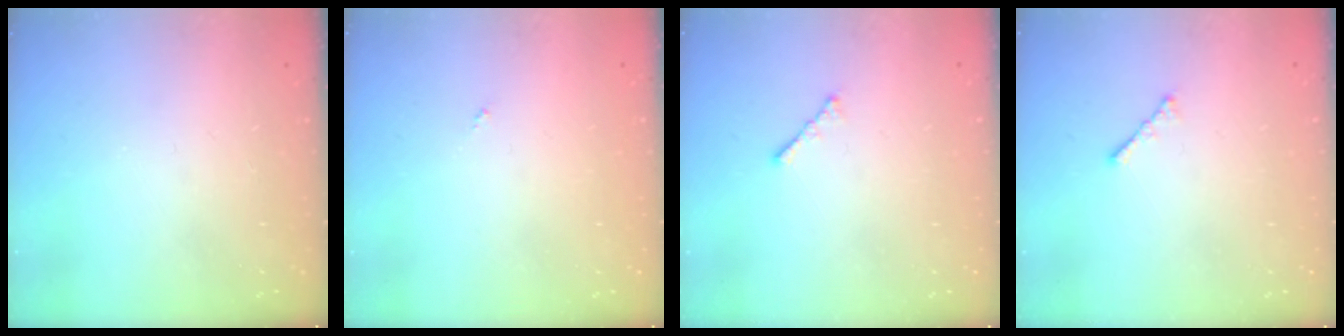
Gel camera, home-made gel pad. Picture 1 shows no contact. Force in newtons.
{"total": 0.0}
{"total": 1.7, "press": 1.6, "slide": 0.5}
{"total": 1.7, "press": 1.6, "slide": 0.5}